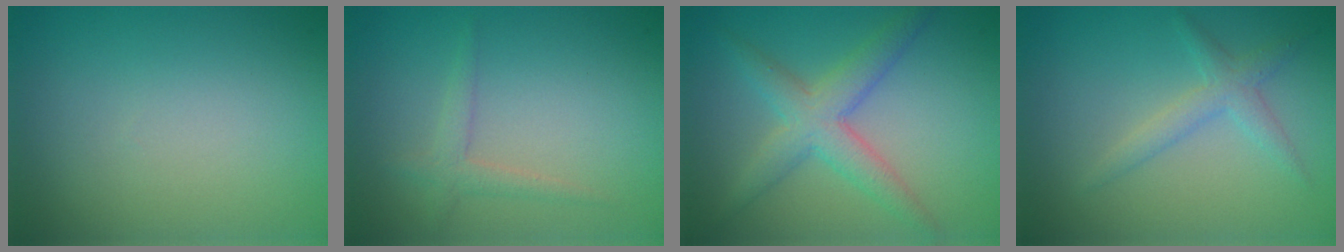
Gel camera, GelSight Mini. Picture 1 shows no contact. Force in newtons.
{"total": 1.6, "press": 1.6, "slide": 0.1}
{"total": 3.0, "press": 3.0, "slide": 0.3}
{"total": 2.0, "press": 2.0, "slide": 0.1}